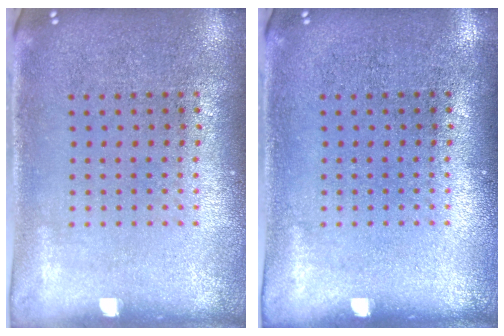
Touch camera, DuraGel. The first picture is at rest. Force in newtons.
{"total": 0.0}